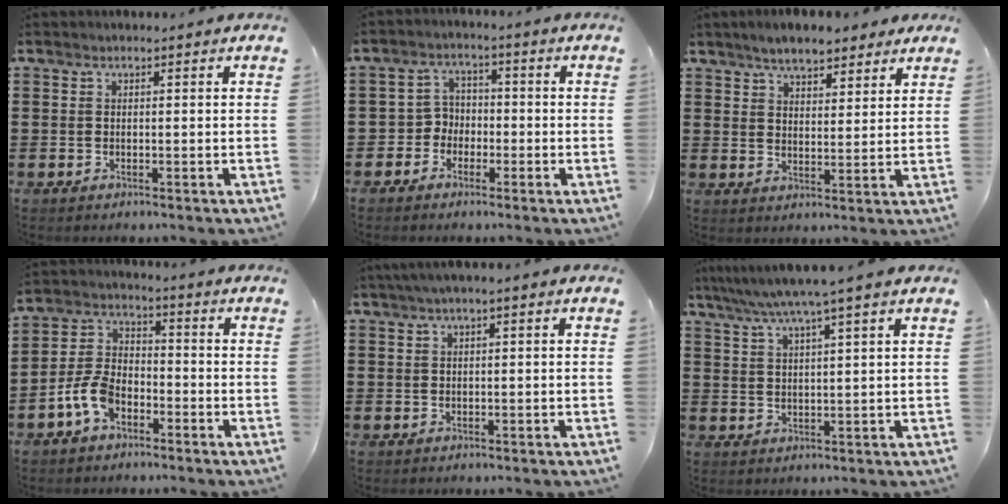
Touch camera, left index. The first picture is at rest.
{"total": 4.0, "force": [-2.3, 3.2, 0.6], "torque": [-0.032, 0.005, -0.054]}
{"total": 5.5, "force": [4.8, 1.9, 1.9], "torque": [-0.054, 0.000, 0.089]}
{"total": 6.9, "force": [-3.8, 3.9, 4.2], "torque": [-0.114, 0.005, -0.078]}
{"total": 1.5, "force": [0.2, 0.1, 1.5], "torque": [-0.025, -0.002, 0.003]}
{"total": 4.9, "force": [3.7, -0.8, 3.2], "torque": [-0.072, -0.016, 0.059]}